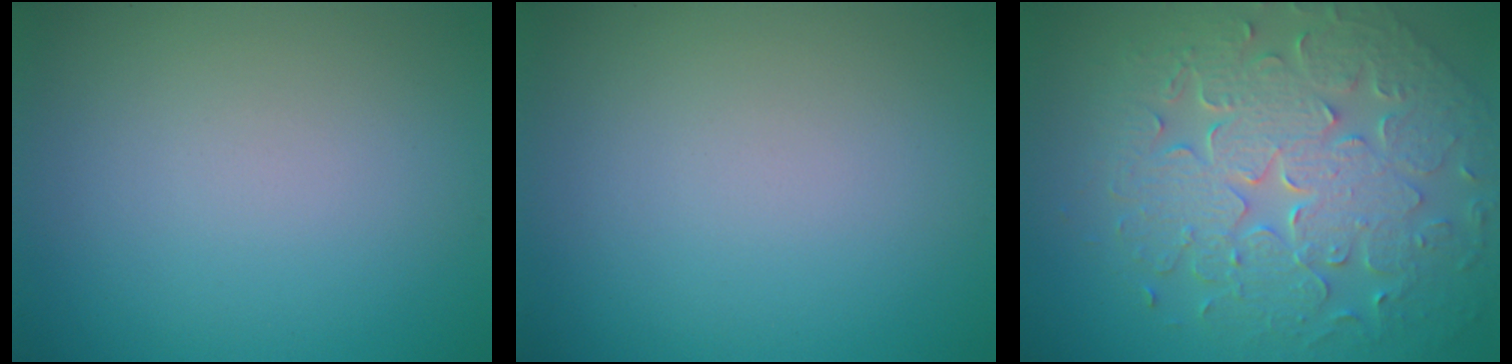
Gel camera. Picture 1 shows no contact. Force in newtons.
{"total": 0.0}
{"total": 8.9, "press": 6.5, "slide": 6.1}